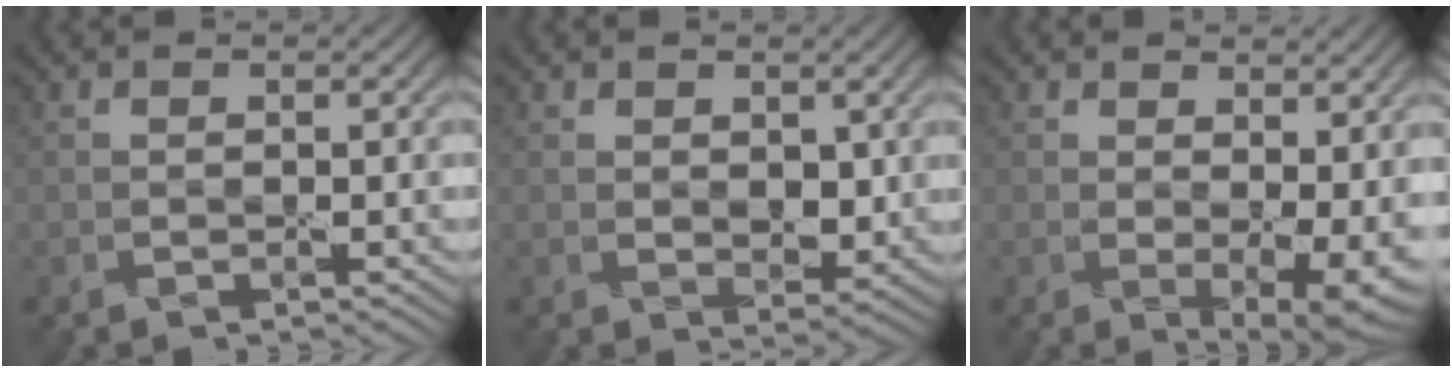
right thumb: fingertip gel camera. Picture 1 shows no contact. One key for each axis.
{"total": 2.9, "fx": 0.9, "fy": 1.8, "fz": 2.1, "tx": -0.043, "ty": -0.011, "tz": 0.022}
{"total": 6.6, "fx": 1.0, "fy": 2.9, "fz": 5.9, "tx": -0.087, "ty": -0.017, "tz": 0.030}